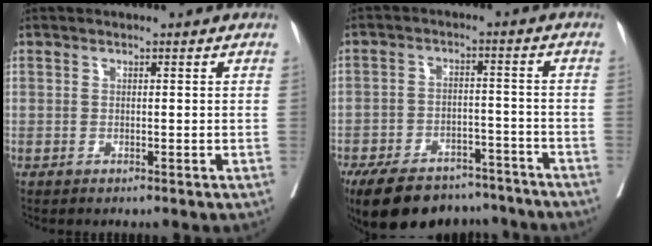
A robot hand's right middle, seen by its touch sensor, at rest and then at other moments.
{"total": 17.5, "force": [-14.3, 7.4, 6.9], "torque": [-0.145, -0.002, -0.204]}